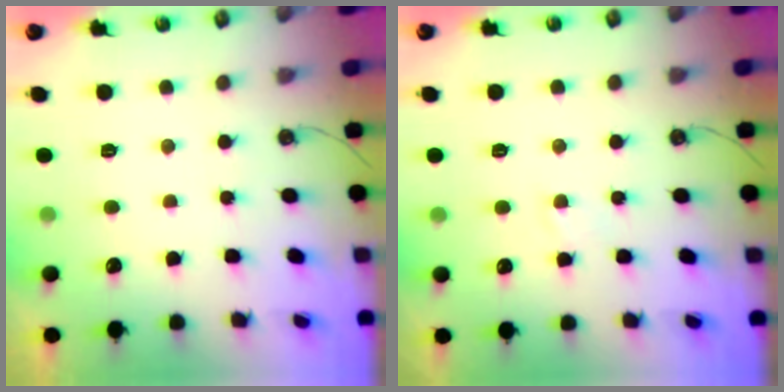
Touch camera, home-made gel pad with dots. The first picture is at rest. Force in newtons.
{"total": 2.9, "press": 2.9, "slide": 0.4}